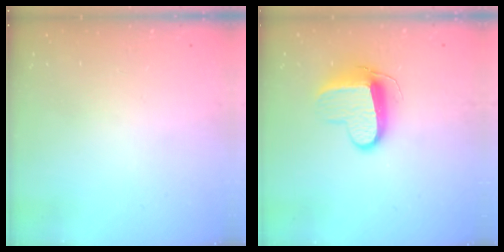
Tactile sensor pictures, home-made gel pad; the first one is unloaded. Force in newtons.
{"total": 10.5, "press": 10.5, "slide": 0.8}